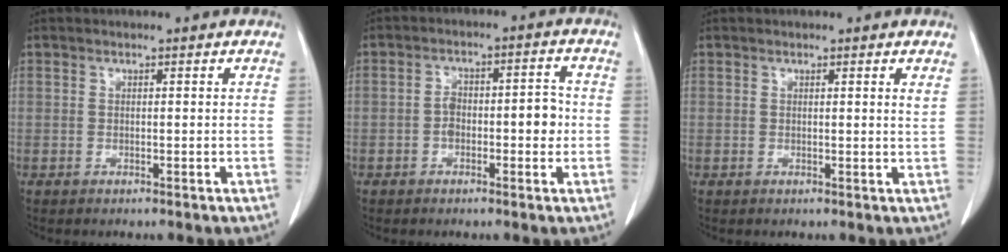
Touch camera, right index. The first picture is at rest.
{"total": 5.9, "force": [-1.0, 2.7, 5.2], "torque": [-0.078, 0.024, -0.014]}
{"total": 1.3, "force": [1.0, -0.3, 0.7], "torque": [-0.015, -0.009, 0.010]}